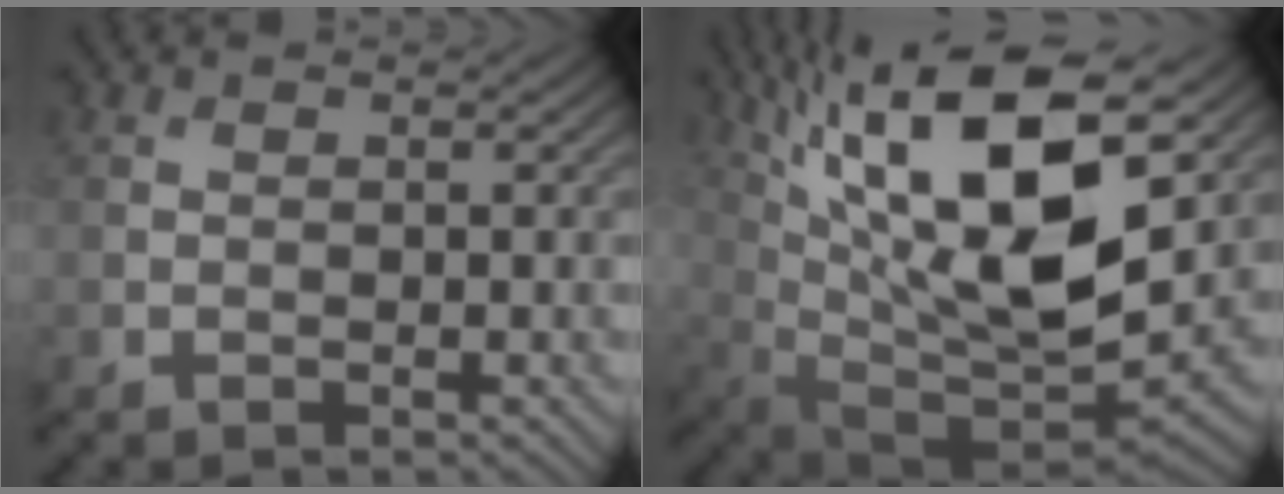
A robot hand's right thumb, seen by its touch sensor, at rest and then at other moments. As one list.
[{"total": 18.1, "force": [7.4, 6.6, 15.2], "torque": [-0.290, 0.009, 0.130]}]